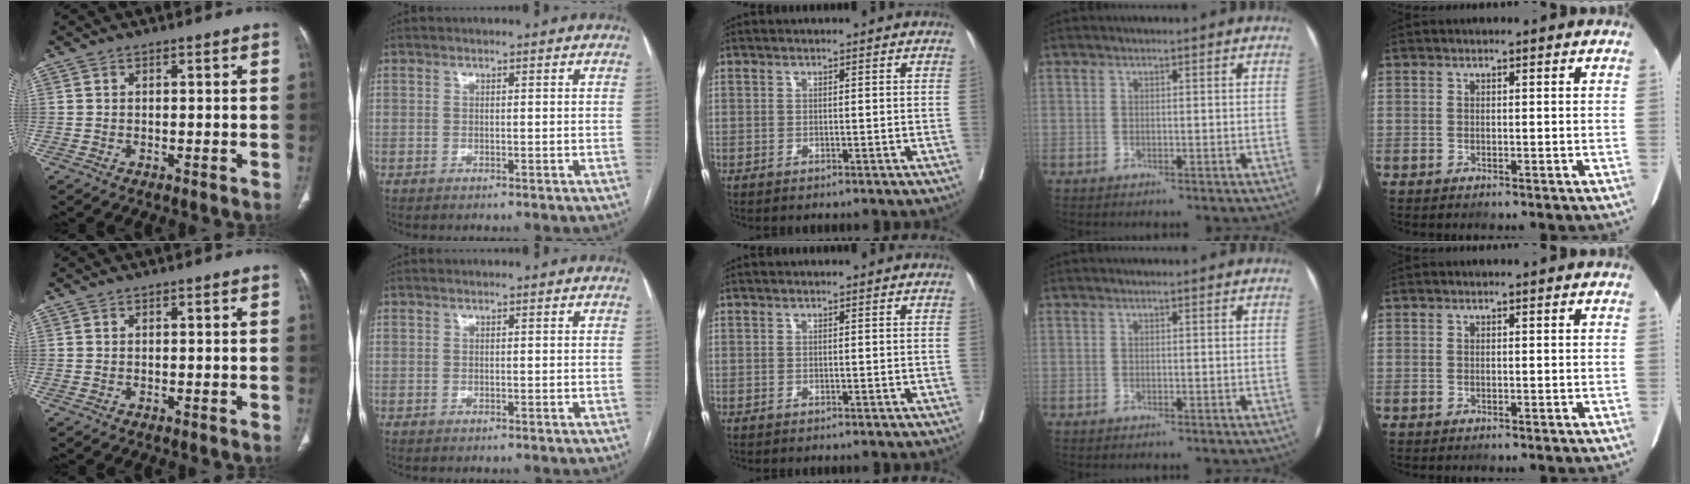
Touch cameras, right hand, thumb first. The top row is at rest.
{}